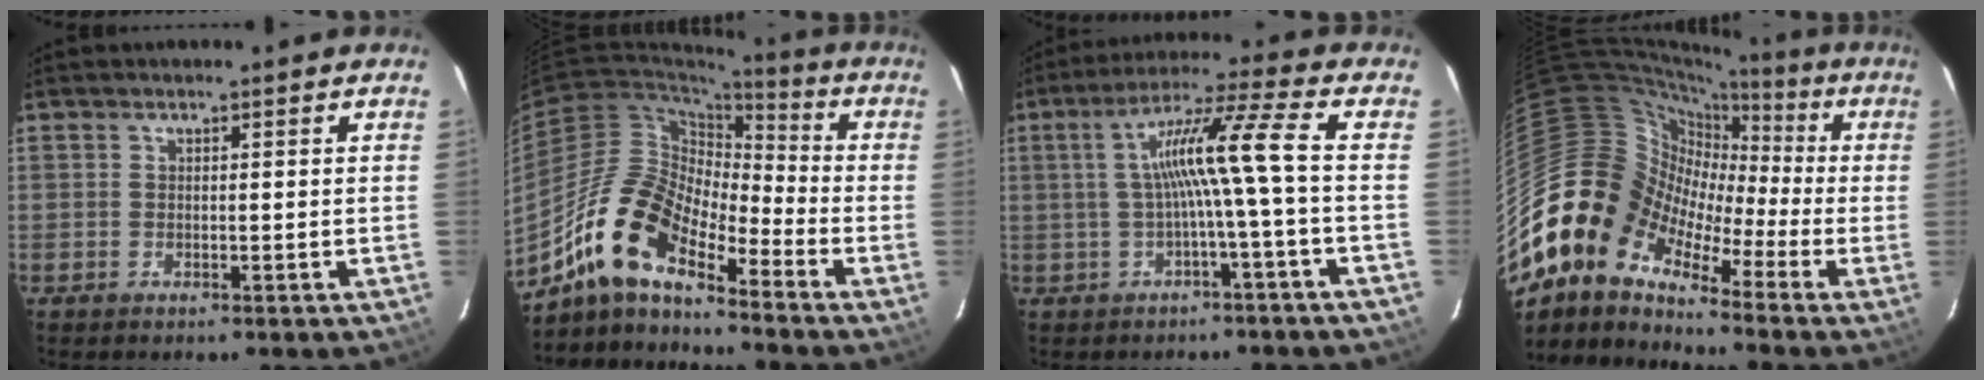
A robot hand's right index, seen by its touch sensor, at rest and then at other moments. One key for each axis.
{"total": 13.9, "fx": -10.6, "fy": 4.6, "fz": 7.8, "tx": -0.137, "ty": 0.011, "tz": -0.218}
{"total": 9.2, "fx": -1.3, "fy": -1.7, "fz": 9.0, "tx": -0.170, "ty": 0.011, "tz": -0.014}
{"total": 12.7, "fx": -8.2, "fy": 8.8, "fz": 4.4, "tx": -0.082, "ty": 0.025, "tz": -0.181}